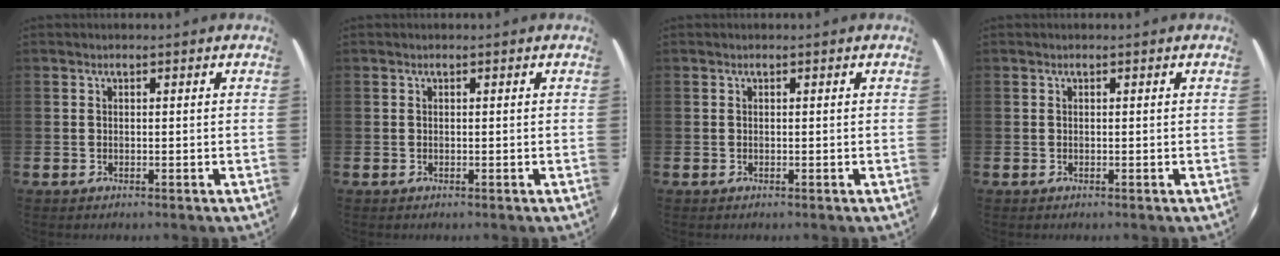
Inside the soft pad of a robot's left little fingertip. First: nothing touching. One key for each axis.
{"total": 0.0}
{"total": 0.0}
{"total": 0.0}